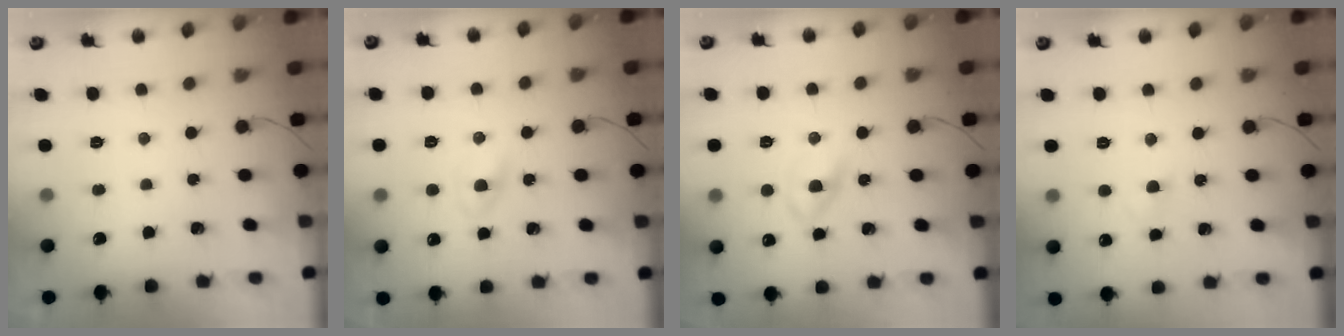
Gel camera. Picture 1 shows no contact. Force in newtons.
{"total": 1.6, "press": 1.4, "slide": 0.8}
{"total": 3.5, "press": 3.2, "slide": 1.3}
{"total": 2.1, "press": 1.9, "slide": 0.9}